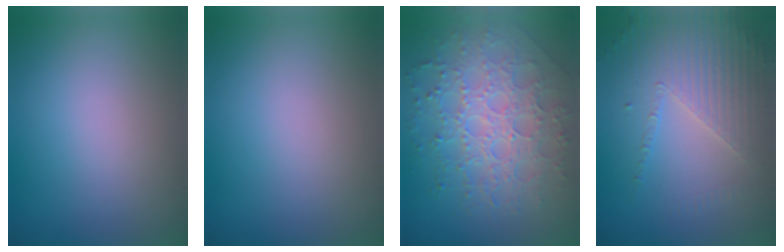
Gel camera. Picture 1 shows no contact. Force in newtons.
{"total": 0.0}
{"total": 7.4, "press": 5.4, "slide": 5.1}
{"total": 3.7, "press": 3.3, "slide": 1.5}